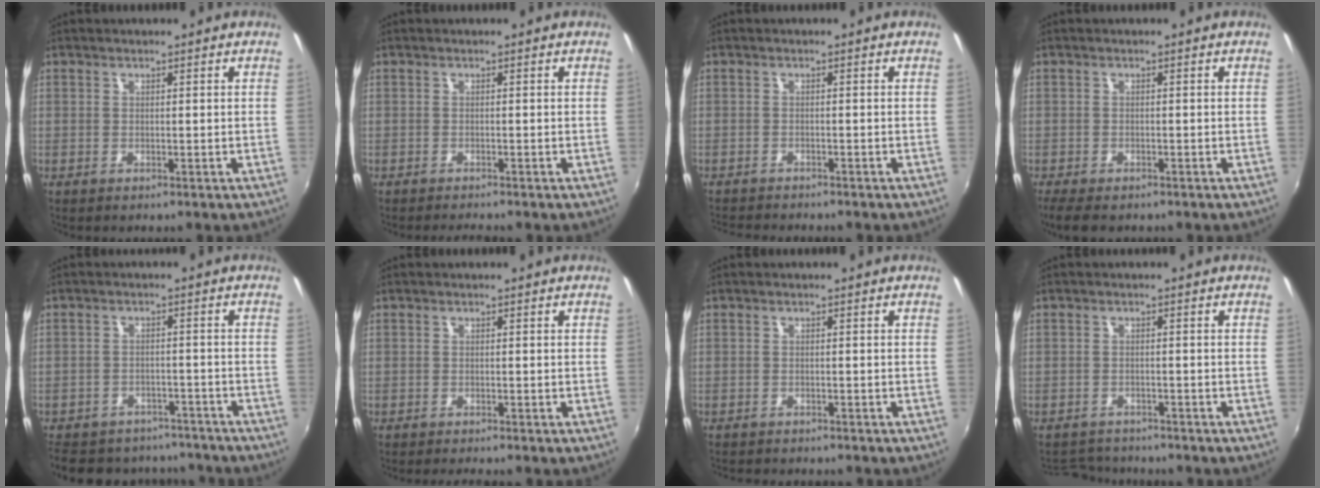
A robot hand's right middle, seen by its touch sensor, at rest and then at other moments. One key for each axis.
{"total": 2.2, "fx": -2.1, "fy": -0.2, "fz": 0.8, "tx": -0.021, "ty": -0.015, "tz": -0.037}
{"total": 4.5, "fx": -4.3, "fy": 0.5, "fz": 1.3, "tx": -0.037, "ty": -0.016, "tz": -0.072}
{"total": 5.1, "fx": -4.0, "fy": 1.7, "fz": 2.7, "tx": -0.064, "ty": -0.024, "tz": -0.070}
{"total": 17.0, "fx": -14.2, "fy": 7.7, "fz": 5.4, "tx": -0.130, "ty": 0.025, "tz": -0.183}
{"total": 1.7, "fx": -1.6, "fy": -0.2, "fz": 0.7, "tx": -0.014, "ty": -0.013, "tz": -0.028}
{"total": 3.2, "fx": -3.0, "fy": 0.5, "fz": 0.8, "tx": -0.026, "ty": -0.014, "tz": -0.049}
{"total": 4.8, "fx": -4.6, "fy": 1.5, "fz": 0.3, "tx": -0.022, "ty": 0.004, "tz": -0.077}